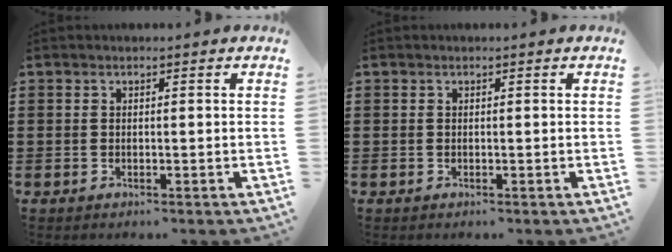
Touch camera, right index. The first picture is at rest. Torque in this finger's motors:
{"motor_torque": [0.00, 0.00, 0.00, 0.00]}